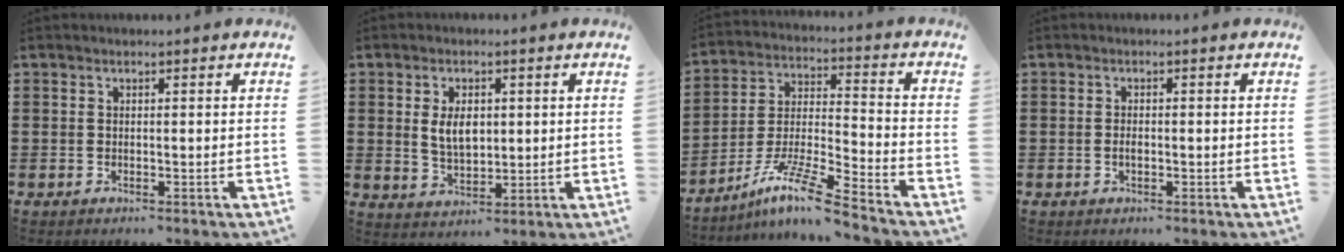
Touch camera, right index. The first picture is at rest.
{"total": 5.2, "force": [0.8, 3.0, 4.2], "torque": [-0.072, 0.004, 0.010]}
{"total": 10.9, "force": [-8.6, 0.6, 6.7], "torque": [-0.131, 0.008, -0.171]}
{"total": 1.2, "force": [-0.3, 0.5, 1.0], "torque": [-0.020, 0.001, -0.006]}